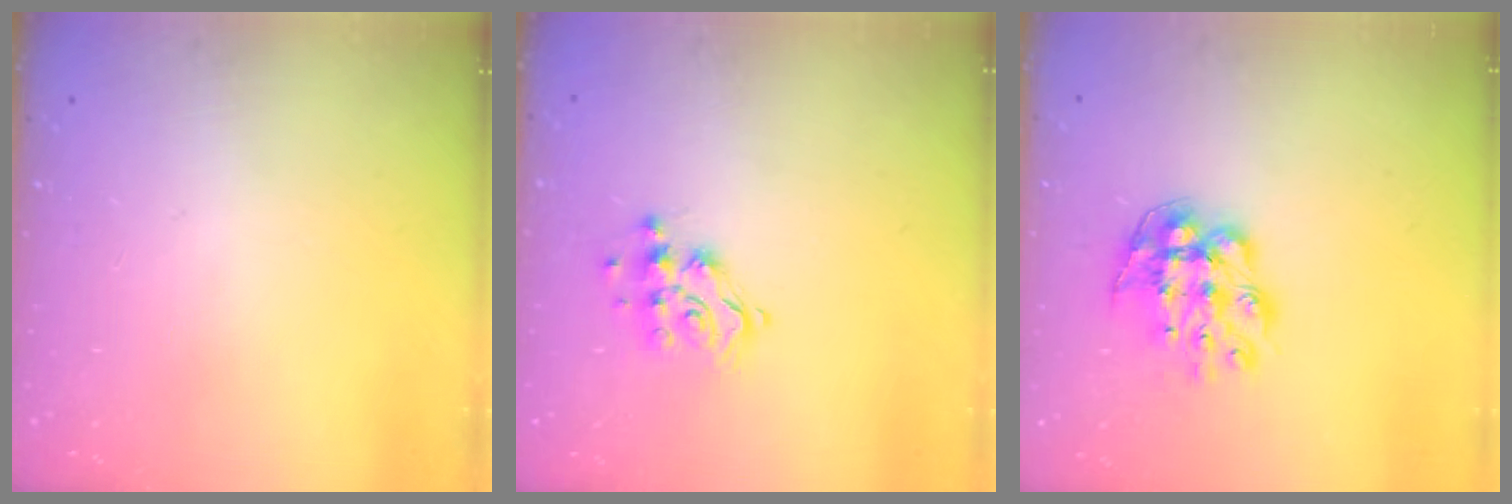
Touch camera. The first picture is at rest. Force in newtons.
{"total": 11.2, "press": 11.2, "slide": 0.7}
{"total": 10.1, "press": 10.0, "slide": 0.8}